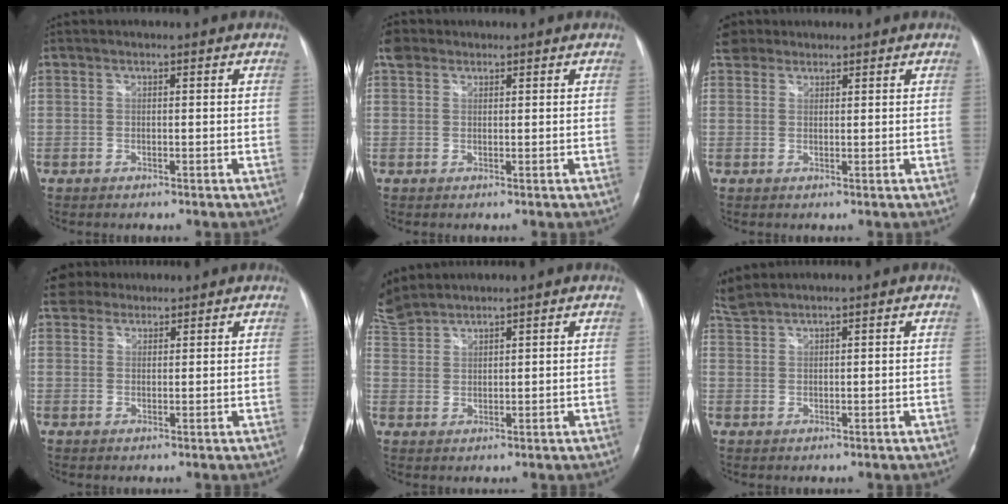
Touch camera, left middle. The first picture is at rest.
{"total": 2.9, "force": [1.8, 2.0, 0.8], "torque": [-0.020, 0.021, 0.033]}
{"total": 2.9, "force": [2.4, 1.7, 0.0], "torque": [-0.005, 0.017, 0.042]}
{"total": 4.0, "force": [3.4, 1.9, 0.4], "torque": [-0.014, 0.024, 0.061]}
{"total": 7.7, "force": [7.2, 2.2, 1.6], "torque": [-0.054, 0.017, 0.155]}
{"total": 3.0, "force": [3.0, -0.1, 0.4], "torque": [-0.023, 0.018, 0.069]}